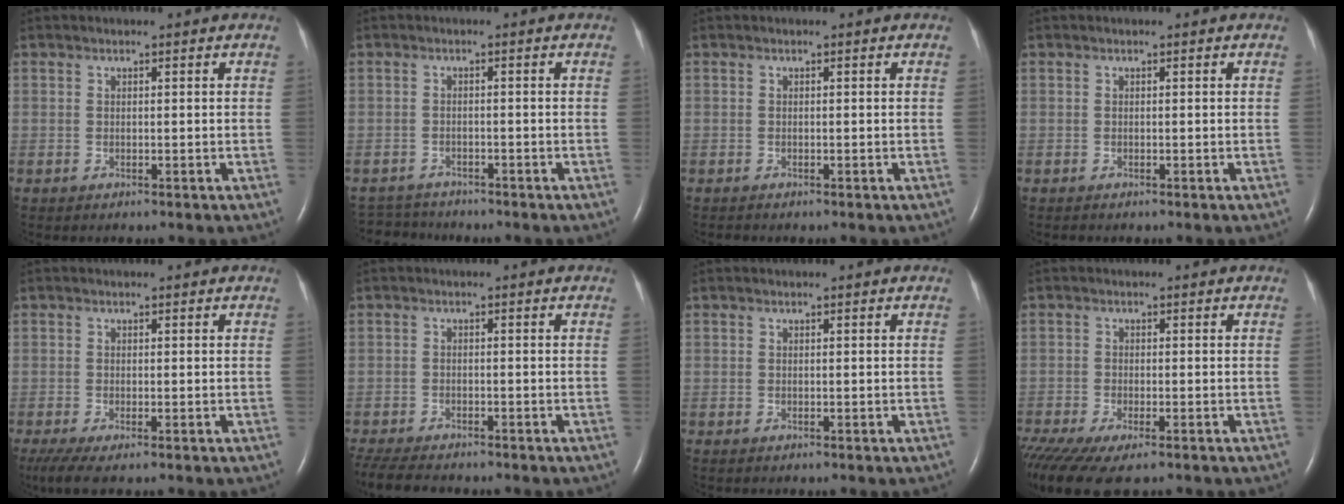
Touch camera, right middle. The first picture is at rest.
{"total": 4.1, "force": [-4.1, 0.8, -0.4], "torque": [0.002, -0.010, -0.067]}
{"total": 0.0}
{"total": 0.0}
{"total": 3.8, "force": [-2.2, 0.8, 2.9], "torque": [-0.060, -0.015, -0.042]}
{"total": 8.3, "force": [-7.3, 2.0, 3.6], "torque": [-0.069, -0.015, -0.116]}
{"total": 0.0}
{"total": 10.6, "force": [-7.6, 2.8, 6.8], "torque": [-0.137, -0.021, -0.123]}